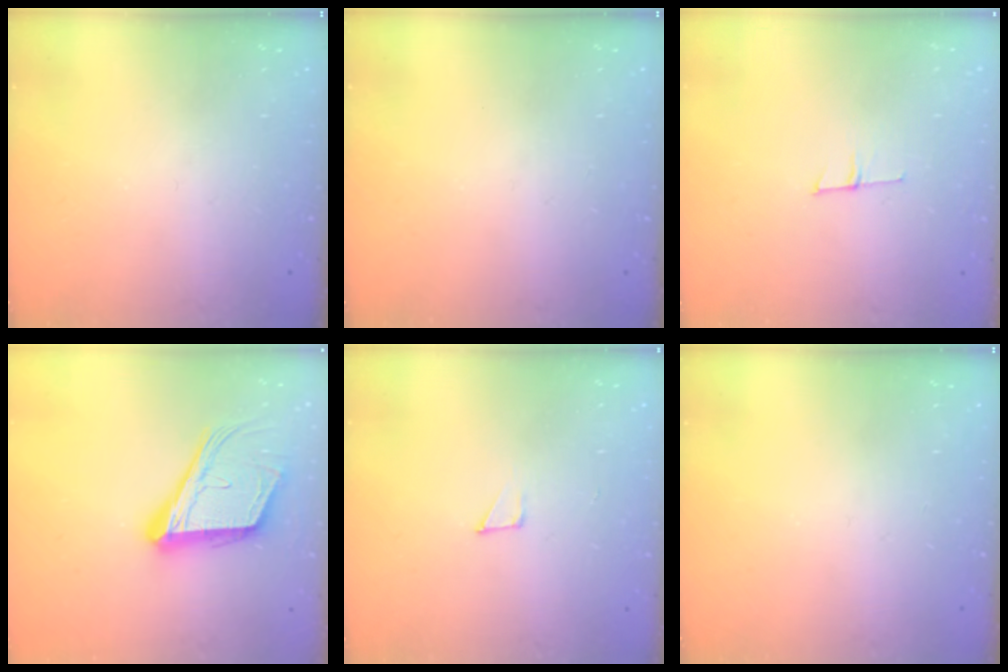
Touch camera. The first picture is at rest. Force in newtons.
{"total": 0.0}
{"total": 4.4, "press": 4.3, "slide": 1.0}
{"total": 17.4, "press": 17.0, "slide": 3.7}
{"total": 4.3, "press": 4.2, "slide": 0.3}
{"total": 0.0}